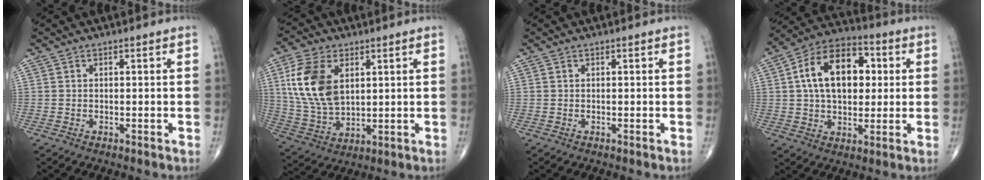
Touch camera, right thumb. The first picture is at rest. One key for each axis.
{"total": 14.4, "fx": 4.1, "fy": 8.8, "fz": 10.6, "tx": -0.206, "ty": -0.012, "tz": 0.088}
{"total": 0.0}
{"total": 16.9, "fx": 3.0, "fy": 10.7, "fz": 12.7, "tx": -0.180, "ty": 0.016, "tz": 0.042}